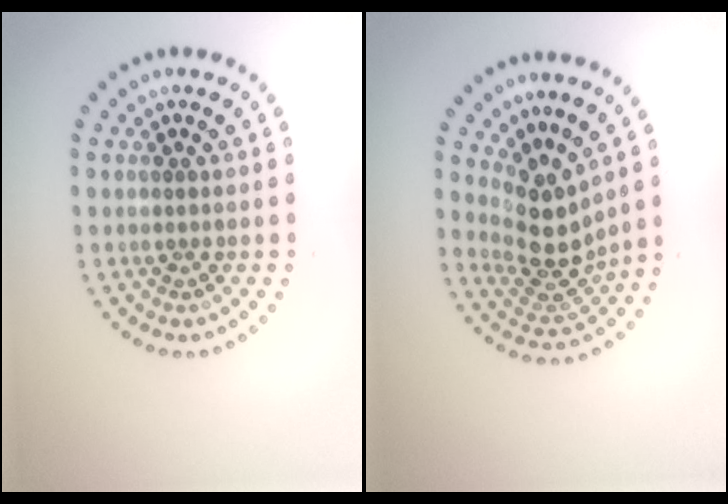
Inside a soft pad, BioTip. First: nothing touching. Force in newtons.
{"total": 4.3, "press": 3.1, "slide": 2.9}